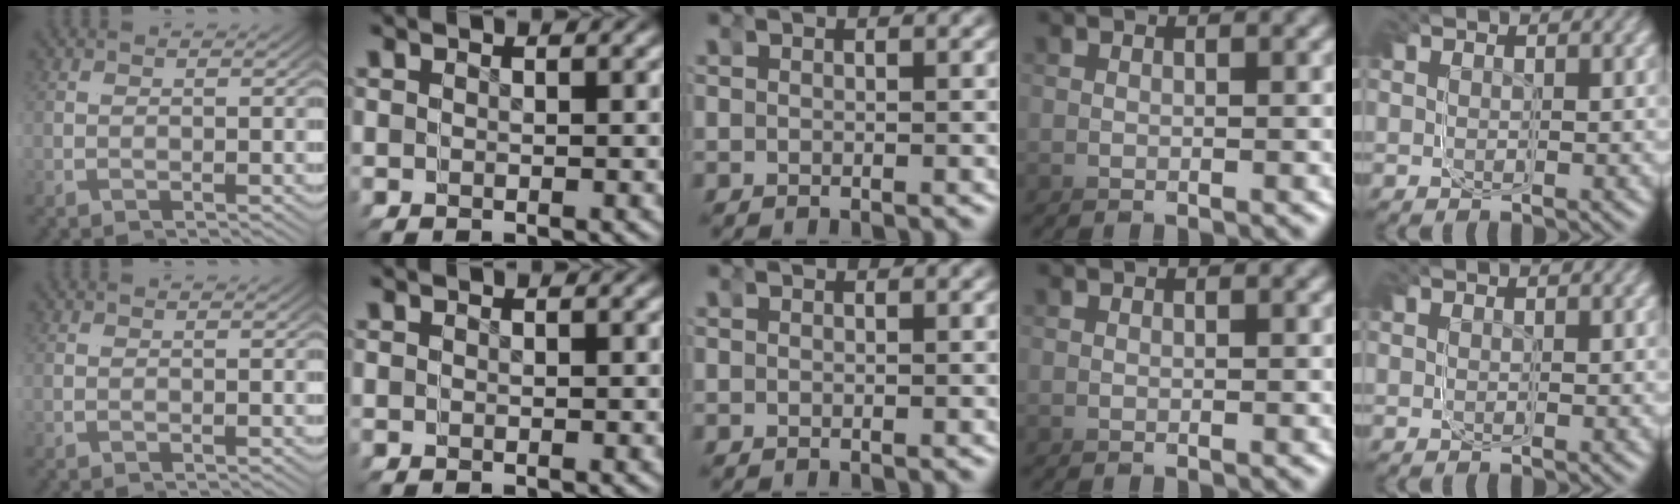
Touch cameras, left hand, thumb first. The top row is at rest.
{}